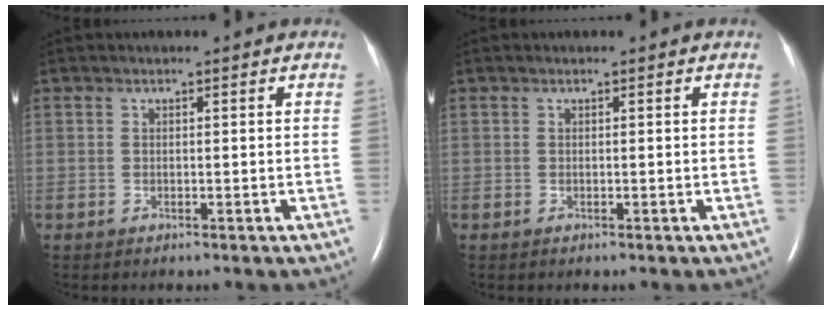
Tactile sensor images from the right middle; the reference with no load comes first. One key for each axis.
{"total": 0.0}